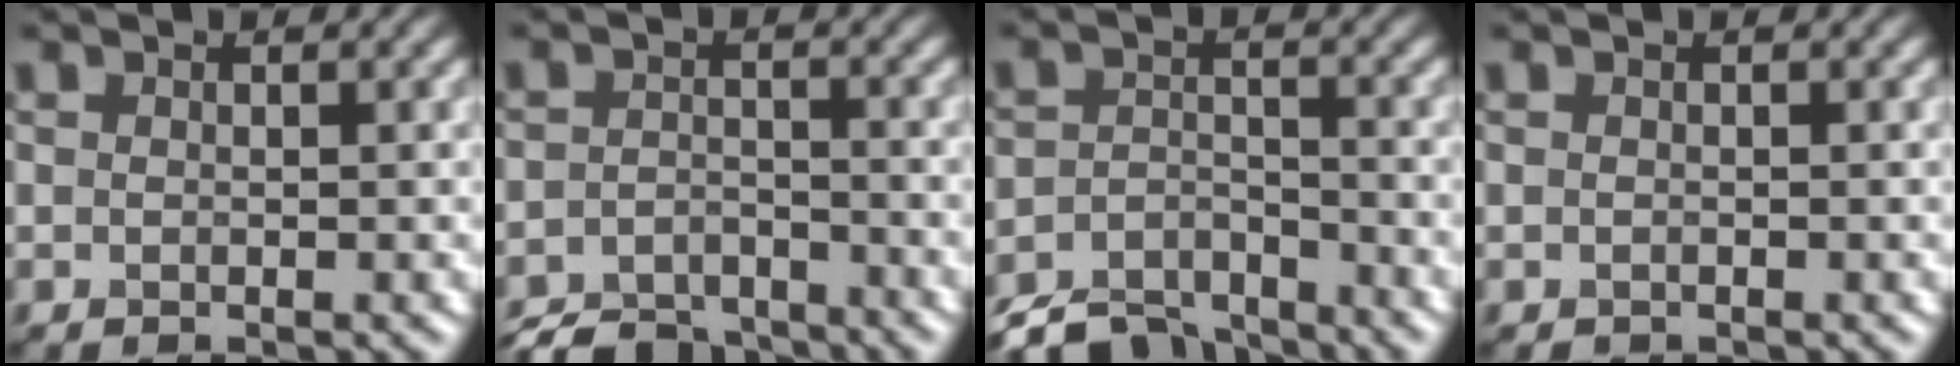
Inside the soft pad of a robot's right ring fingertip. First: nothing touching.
{"total": 5.3, "force": [-4.9, 1.6, 1.3], "torque": [-0.019, -0.009, -0.092]}
{"total": 6.1, "force": [-5.5, 2.0, 1.8], "torque": [-0.031, -0.014, -0.104]}
{"total": 0.0}